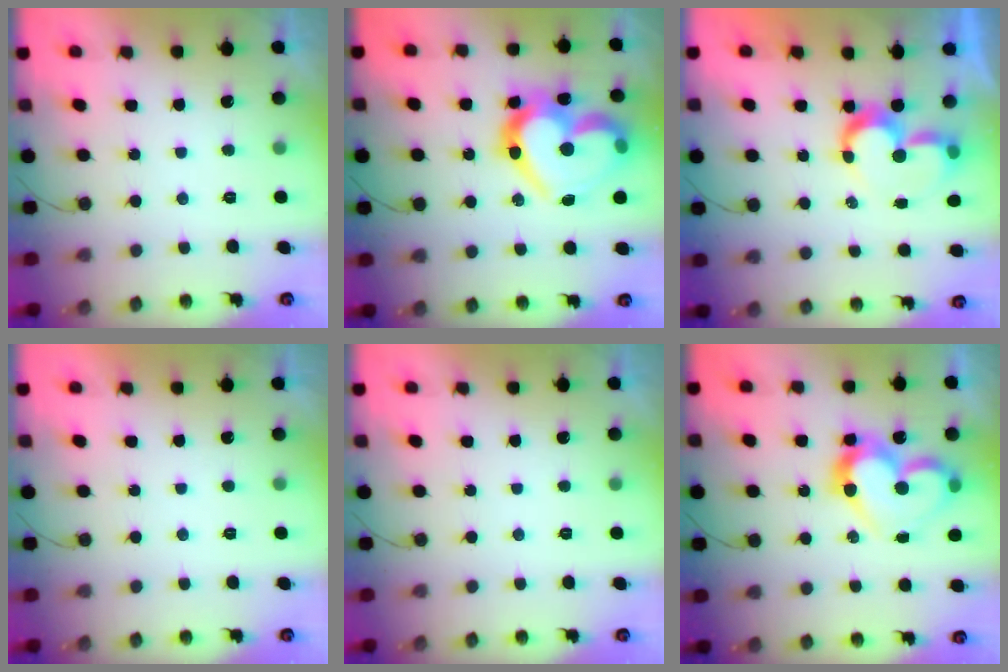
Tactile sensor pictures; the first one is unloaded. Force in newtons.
{"total": 23.8, "press": 23.7, "slide": 2.0}
{"total": 8.4, "press": 8.4, "slide": 0.6}
{"total": 1.7, "press": 1.7, "slide": 0.0}
{"total": 0.0}
{"total": 16.1, "press": 15.9, "slide": 2.4}